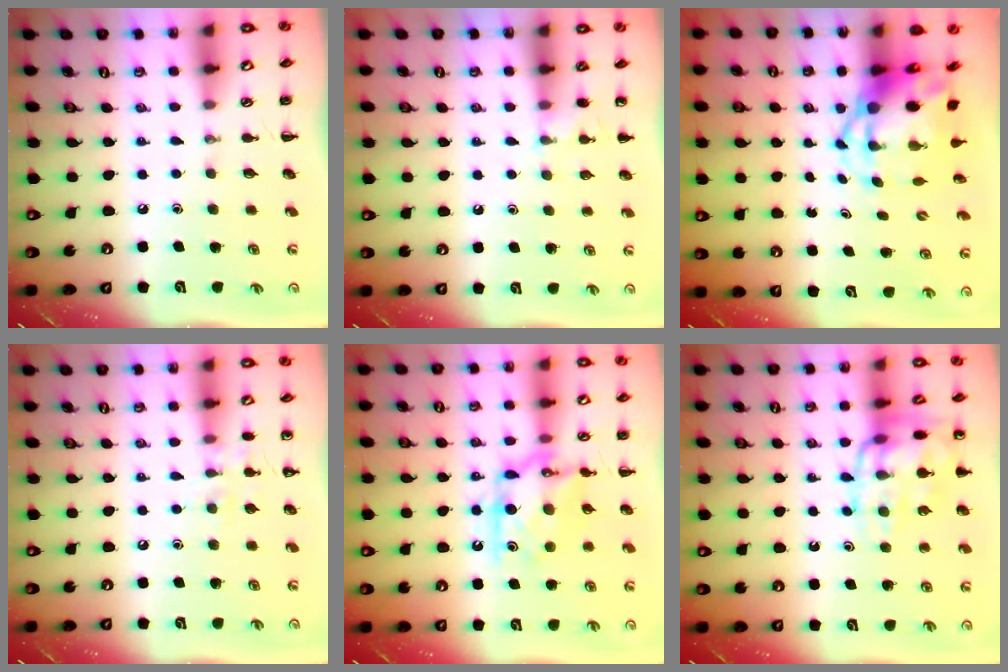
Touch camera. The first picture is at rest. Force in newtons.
{"total": 4.5, "press": 4.2, "slide": 1.5}
{"total": 6.5, "press": 6.3, "slide": 1.5}
{"total": 7.4, "press": 7.2, "slide": 1.7}
{"total": 13.1, "press": 13.1, "slide": 0.6}
{"total": 16.0, "press": 16.0, "slide": 1.1}